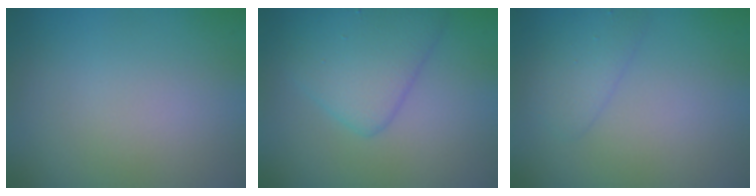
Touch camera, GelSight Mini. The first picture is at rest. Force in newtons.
{"total": 4.5, "press": 4.5, "slide": 0.2}
{"total": 1.9, "press": 1.9, "slide": 0.1}